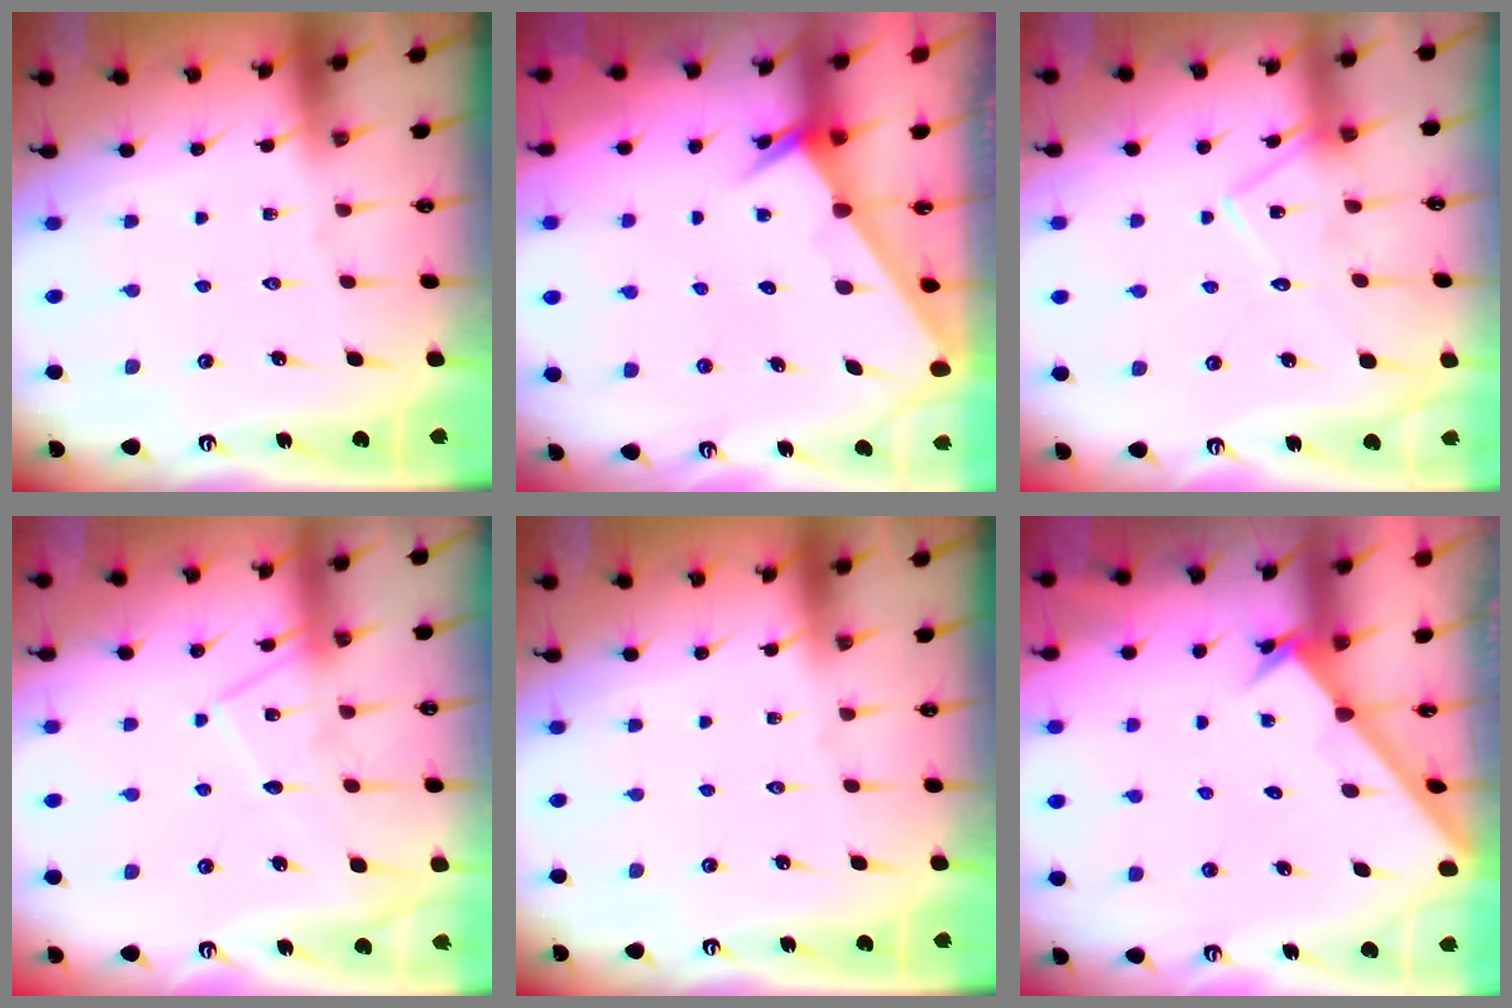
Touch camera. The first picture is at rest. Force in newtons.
{"total": 2.3, "press": 2.3, "slide": 0.1}
{"total": 12.7, "press": 12.7, "slide": 0.4}
{"total": 11.8, "press": 11.8, "slide": 0.9}
{"total": 0.0}
{"total": 2.2, "press": 2.2, "slide": 0.2}